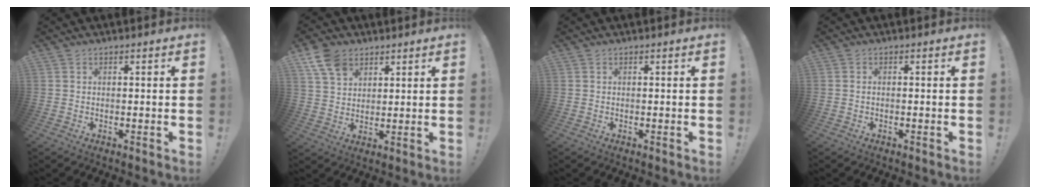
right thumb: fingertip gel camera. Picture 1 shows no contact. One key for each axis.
{"total": 9.2, "fx": 5.5, "fy": 6.0, "fz": 4.2, "tx": -0.079, "ty": -0.018, "tz": 0.110}
{"total": 0.0}
{"total": 0.8, "fx": -0.6, "fy": 0.1, "fz": 0.4, "tx": -0.016, "ty": 0.004, "tz": -0.010}